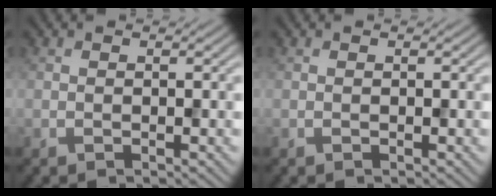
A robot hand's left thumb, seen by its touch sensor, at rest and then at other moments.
{"total": 0.0}